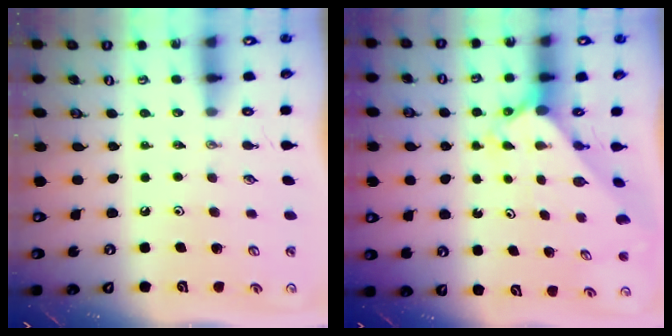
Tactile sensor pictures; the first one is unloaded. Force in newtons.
{"total": 2.4, "press": 2.4, "slide": 0.2}